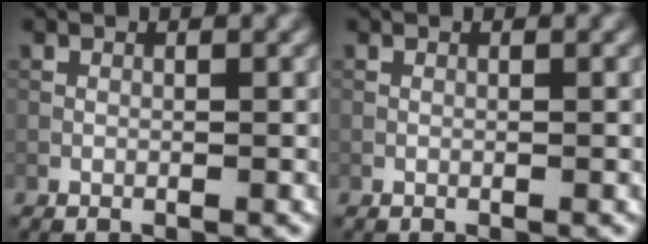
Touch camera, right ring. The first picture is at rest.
{"total": 0.0}